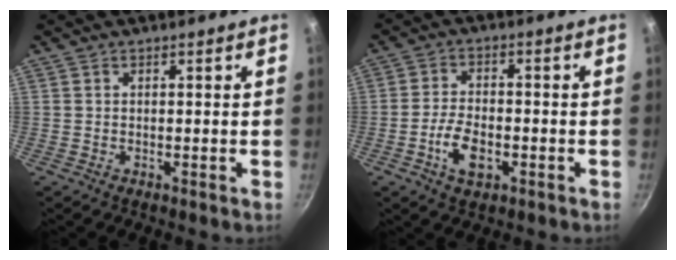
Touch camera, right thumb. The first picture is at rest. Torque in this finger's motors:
{"motor_torque": [-0.04, 0.28, 0.16, 0.24, -0.02]}